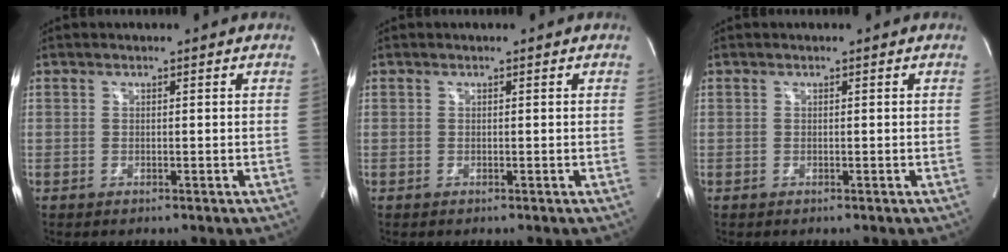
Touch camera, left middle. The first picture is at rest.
{"total": 0.0}
{"total": 0.0}